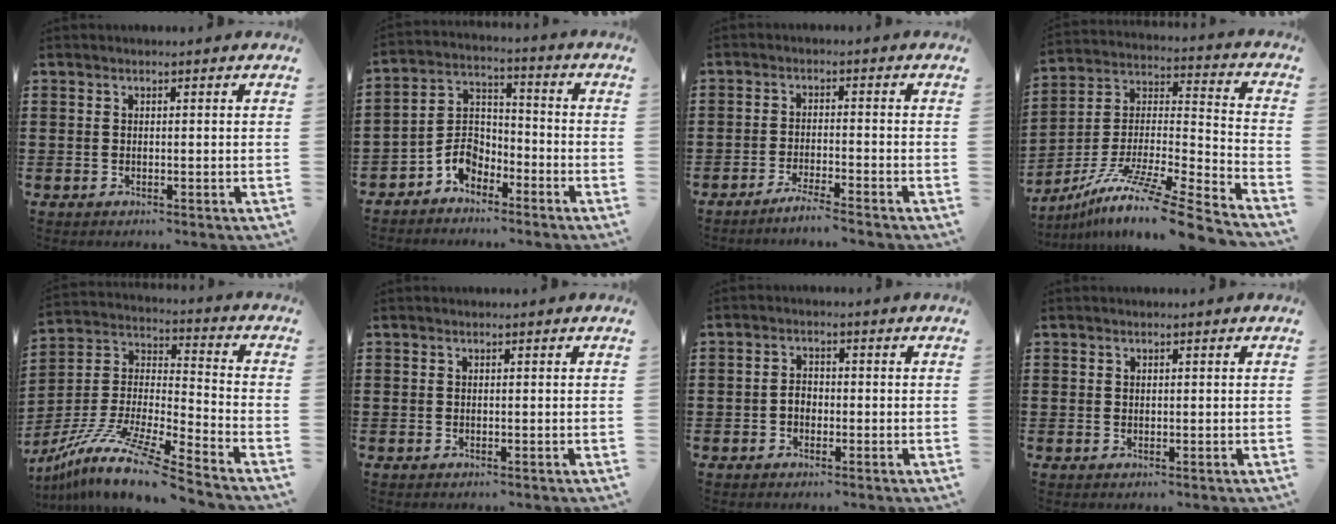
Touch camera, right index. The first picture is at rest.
{"total": 5.7, "force": [-3.8, 3.6, 2.1], "torque": [-0.056, 0.010, -0.079]}
{"total": 2.4, "force": [-2.2, -0.6, 0.8], "torque": [-0.014, -0.002, -0.041]}
{"total": 11.6, "force": [-9.4, -0.1, 6.8], "torque": [-0.116, 0.005, -0.181]}
{"total": 12.1, "force": [-10.2, -0.1, 6.5], "torque": [-0.144, -0.004, -0.207]}
{"total": 0.0}
{"total": 2.2, "force": [-0.6, 1.6, 1.4], "torque": [-0.028, 0.004, -0.014]}
{"total": 0.6, "force": [0.2, 0.5, 0.1], "torque": [-0.004, 0.003, 0.005]}